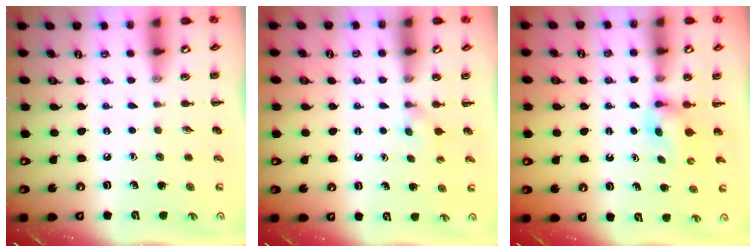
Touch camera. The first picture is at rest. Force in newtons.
{"total": 2.9, "press": 2.7, "slide": 1.2}
{"total": 2.5, "press": 2.2, "slide": 1.2}